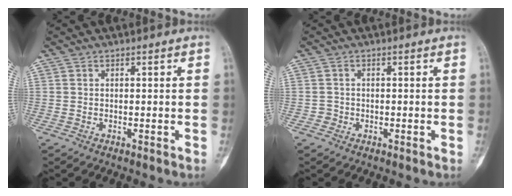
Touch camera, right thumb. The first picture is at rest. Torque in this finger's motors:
{"motor_torque": [-0.22, 0.11, 0.19, -0.05, 0.02]}